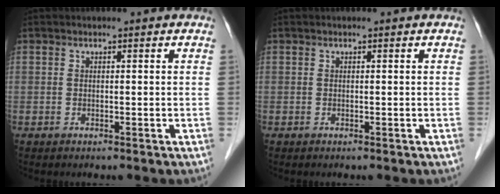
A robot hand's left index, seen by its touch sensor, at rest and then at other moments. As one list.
[{"total": 0.0}]